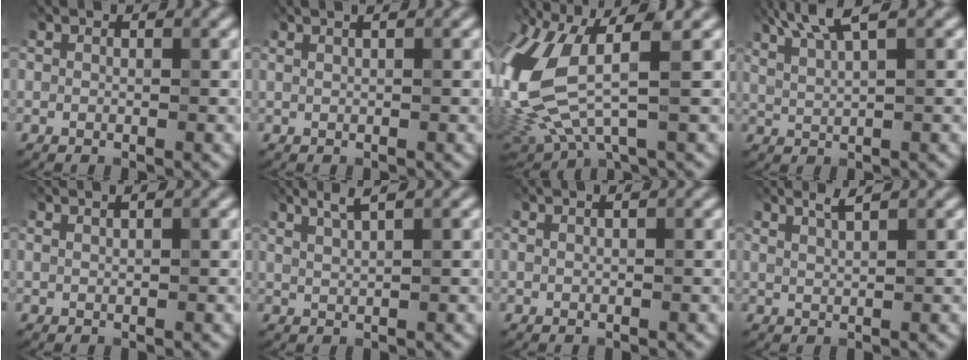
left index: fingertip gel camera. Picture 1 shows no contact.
{"total": 1.9, "force": [1.1, 0.8, 1.3], "torque": [-0.006, -0.004, -0.002]}
{"total": 10.4, "force": [0.6, 4.3, 9.5], "torque": [-0.238, -0.017, 0.017]}
{"total": 5.1, "force": [3.4, 1.0, 3.7], "torque": [-0.066, 0.018, 0.057]}
{"total": 1.4, "force": [1.0, 0.5, 0.9], "torque": [-0.004, -0.005, 0.004]}
{"total": 2.4, "force": [1.7, 0.4, 1.8], "torque": [-0.026, 0.006, 0.029]}
{"total": 1.0, "force": [0.6, 0.4, 0.7], "torque": [-0.010, -0.001, 0.003]}
{"total": 2.1, "force": [1.5, 0.4, 1.4], "torque": [-0.015, 0.007, 0.017]}